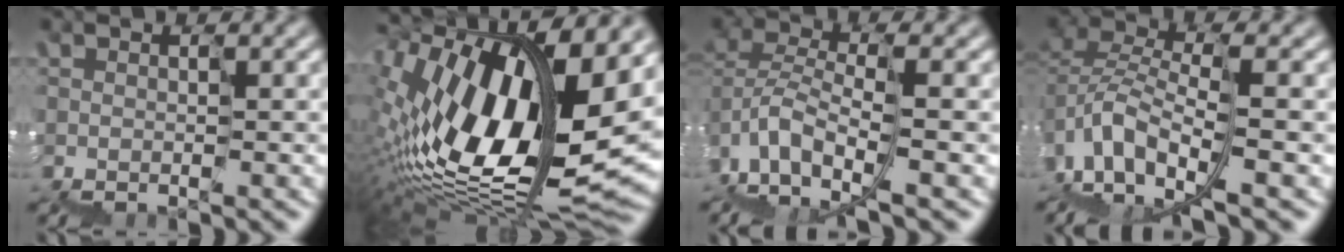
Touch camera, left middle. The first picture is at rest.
{"total": 16.0, "force": [3.9, 7.3, 13.7], "torque": [-0.241, 0.033, 0.064]}
{"total": 5.0, "force": [-1.4, 3.1, 3.6], "torque": [-0.072, 0.016, -0.029]}
{"total": 5.7, "force": [-2.5, 2.7, 4.4], "torque": [-0.089, 0.020, -0.053]}